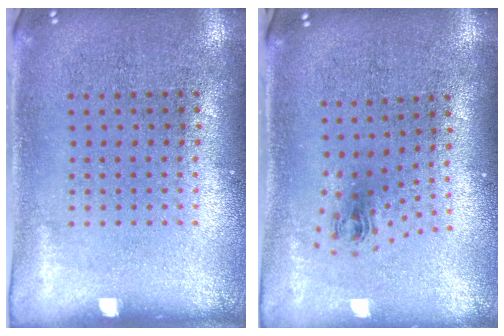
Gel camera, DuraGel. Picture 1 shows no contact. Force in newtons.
{"total": 1.0, "press": 0.5, "slide": 0.9}